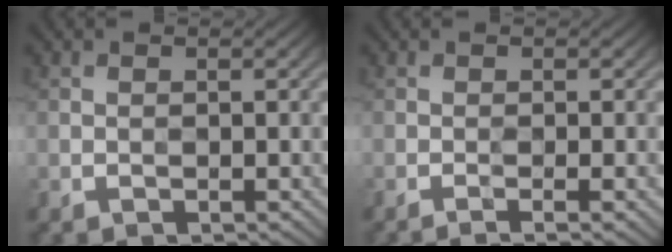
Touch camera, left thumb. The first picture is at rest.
{"total": 2.0, "force": [-1.1, -0.3, 1.6], "torque": [-0.035, 0.002, -0.020]}